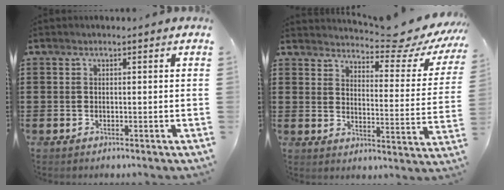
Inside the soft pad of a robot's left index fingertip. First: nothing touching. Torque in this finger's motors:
{"motor_torque": [1.18, -0.96, 0.43, 0.10]}